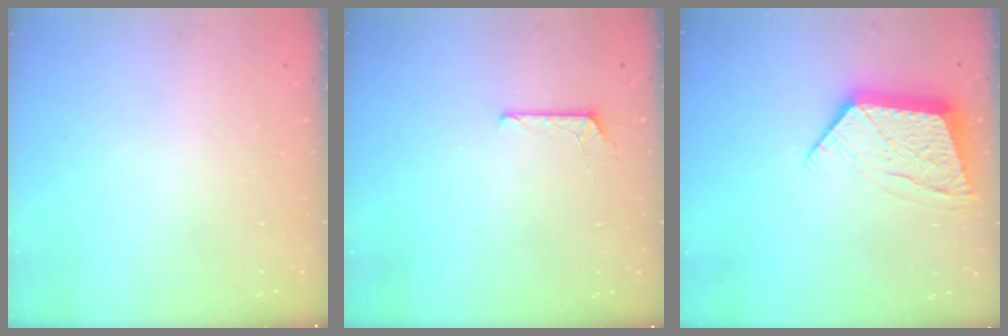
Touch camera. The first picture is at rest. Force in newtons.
{"total": 4.8, "press": 4.8, "slide": 0.5}
{"total": 11.5, "press": 11.5, "slide": 0.8}